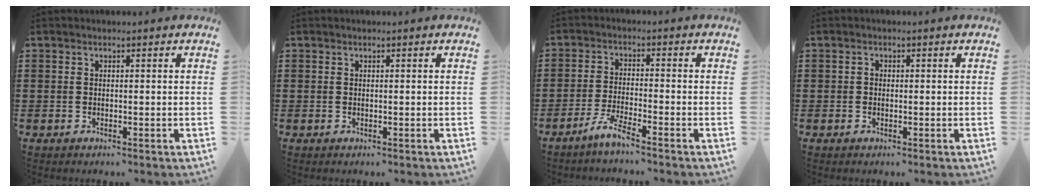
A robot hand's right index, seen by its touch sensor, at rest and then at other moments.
{"total": 0.0}
{"total": 3.8, "force": [-3.2, -0.4, 2.1], "torque": [-0.057, -0.009, -0.066]}
{"total": 0.6, "force": [-0.2, 0.5, 0.3], "torque": [-0.006, 0.001, -0.004]}